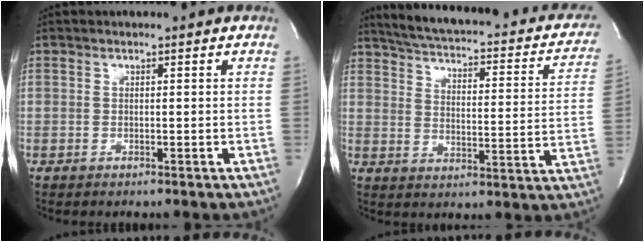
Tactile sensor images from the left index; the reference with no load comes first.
{"total": 23.4, "force": [18.8, 6.8, 12.2], "torque": [-0.170, -0.001, 0.221]}